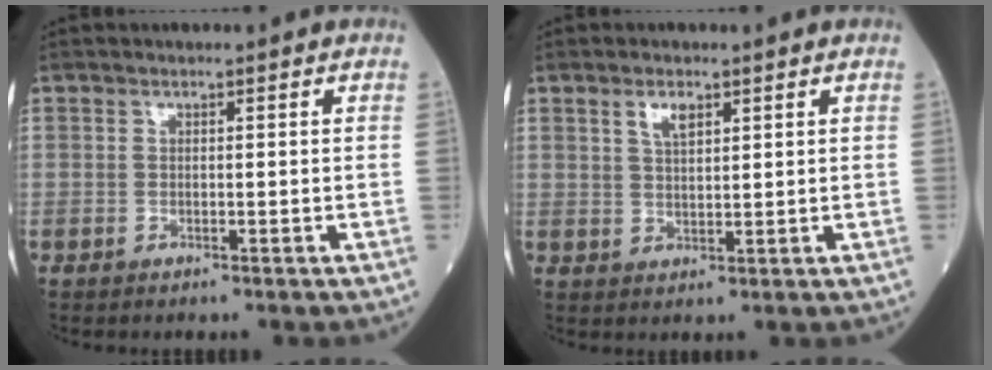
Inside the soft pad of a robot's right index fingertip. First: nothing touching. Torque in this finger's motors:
{"motor_torque": [0.01, 0.03, 0.01, 0.05]}